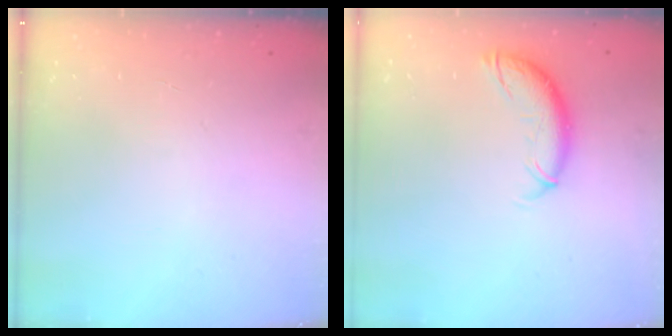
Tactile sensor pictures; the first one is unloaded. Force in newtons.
{"total": 9.9, "press": 9.8, "slide": 1.4}